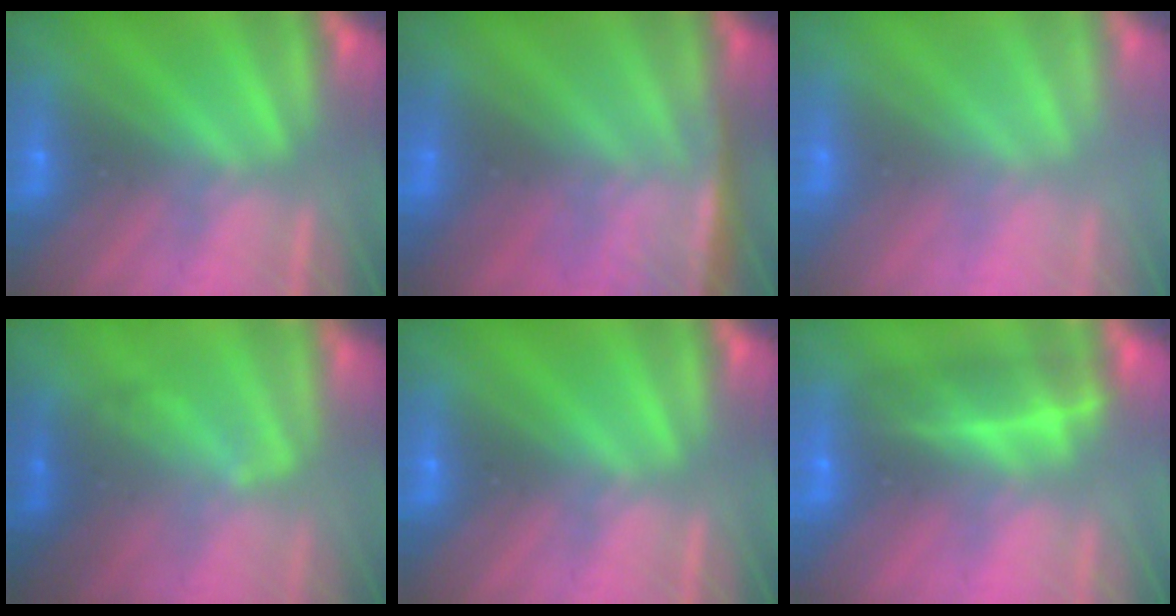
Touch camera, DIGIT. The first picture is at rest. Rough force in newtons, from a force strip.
{"total": 9.8}
{"total": 3.4}
{"total": 2.0}
{"total": 0.0}
{"total": 2.0}